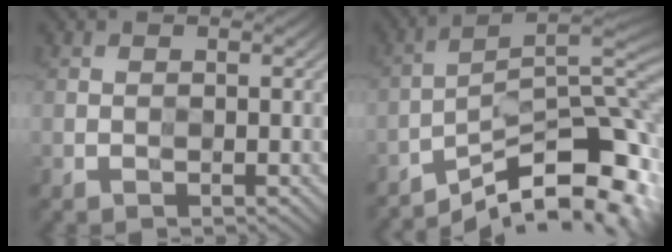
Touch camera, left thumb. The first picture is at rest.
{"total": 12.2, "force": [-8.5, 2.9, 8.3], "torque": [-0.146, -0.007, -0.141]}